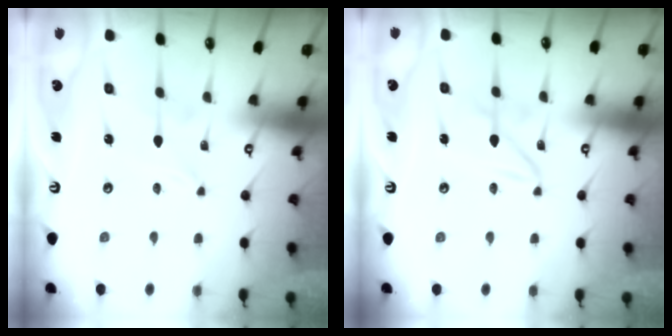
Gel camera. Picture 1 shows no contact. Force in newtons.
{"total": 3.0, "press": 3.0, "slide": 0.3}